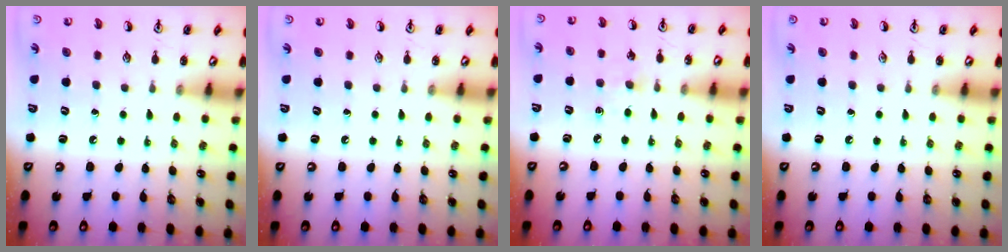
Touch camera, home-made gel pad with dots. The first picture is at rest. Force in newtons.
{"total": 0.0}
{"total": 5.6, "press": 5.6, "slide": 0.7}
{"total": 0.0}